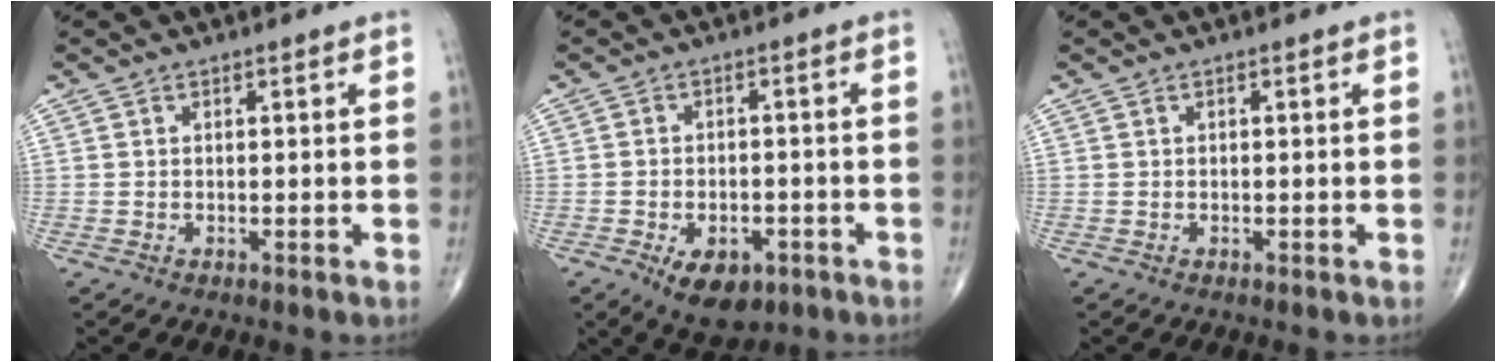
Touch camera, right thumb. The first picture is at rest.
{"total": 8.2, "force": [-4.1, 4.9, 5.2], "torque": [-0.068, 0.014, -0.051]}
{"total": 0.0}